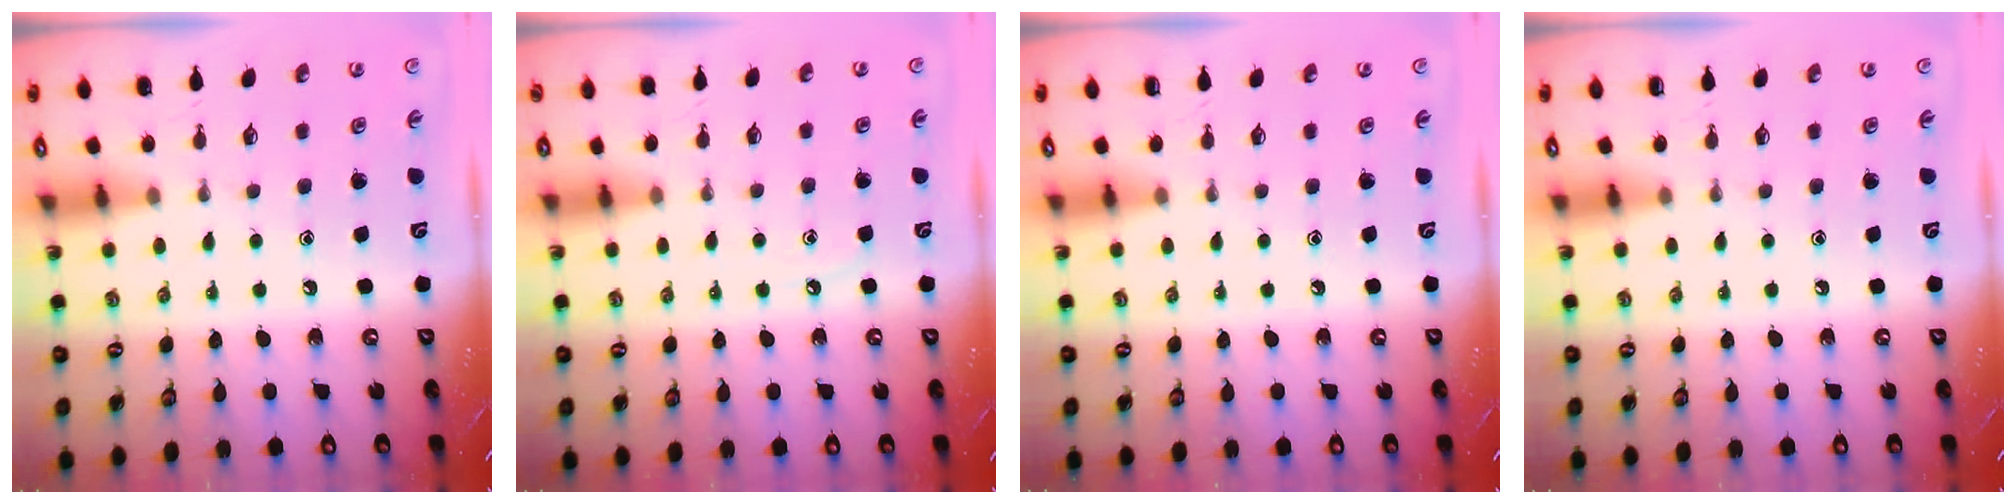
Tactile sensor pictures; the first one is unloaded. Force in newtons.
{"total": 3.6, "press": 3.5, "slide": 0.5}
{"total": 0.0}
{"total": 0.0}